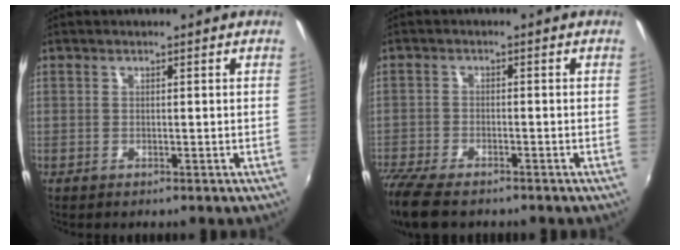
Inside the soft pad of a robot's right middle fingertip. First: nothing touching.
{"total": 10.5, "force": [-8.5, 3.0, 5.5], "torque": [-0.142, -0.047, -0.157]}